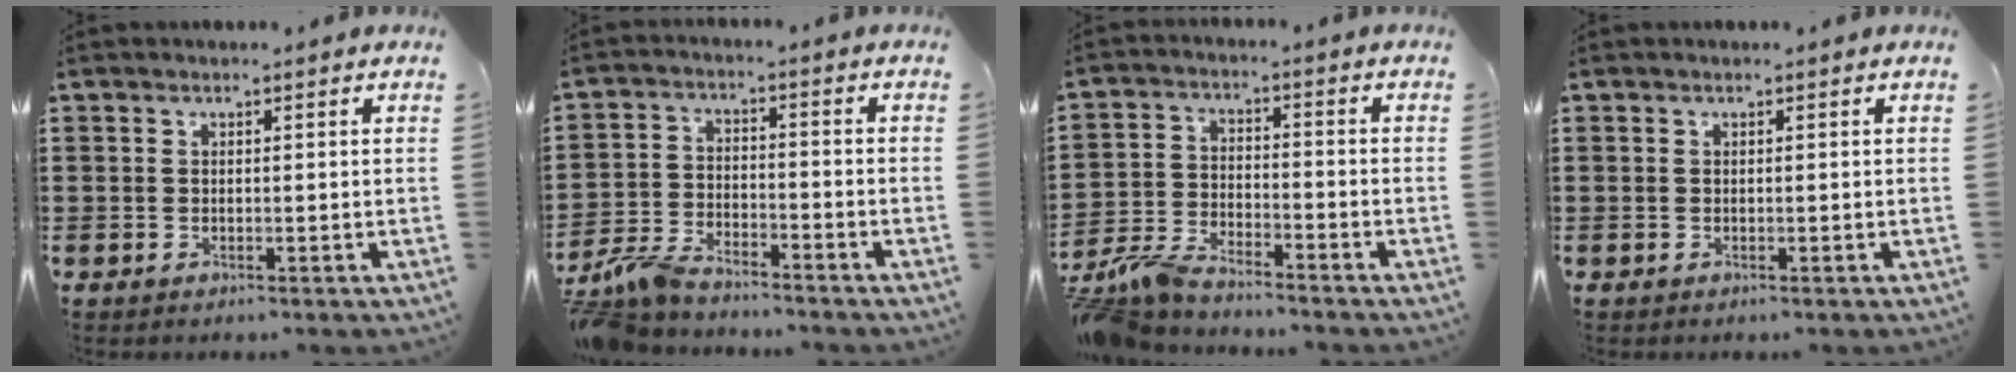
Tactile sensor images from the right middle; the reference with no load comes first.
{"total": 5.9, "force": [-5.6, 1.0, 1.6], "torque": [-0.053, 0.000, -0.115]}
{"total": 6.0, "force": [-5.8, 0.6, 1.5], "torque": [-0.052, -0.005, -0.120]}
{"total": 0.0}